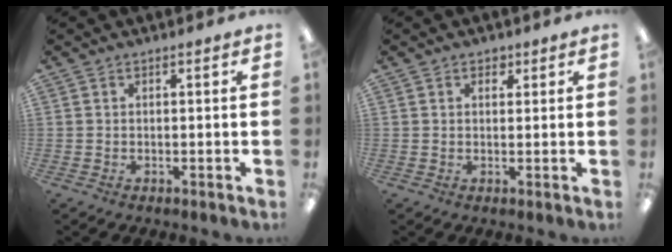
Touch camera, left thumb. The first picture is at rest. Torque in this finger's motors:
{"motor_torque": [-0.32, 0.00, -0.03, 0.04, -0.02]}